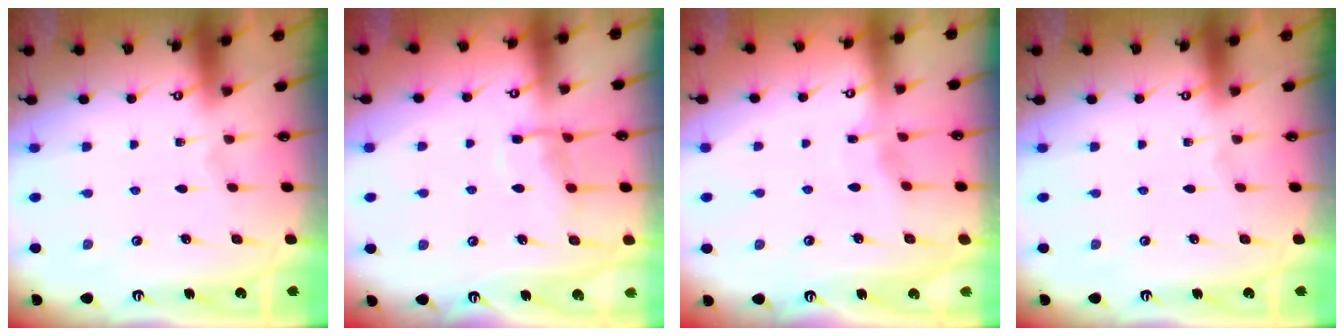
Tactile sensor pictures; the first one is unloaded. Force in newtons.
{"total": 9.7, "press": 9.7, "slide": 1.0}
{"total": 2.9, "press": 2.9, "slide": 0.3}
{"total": 0.0}